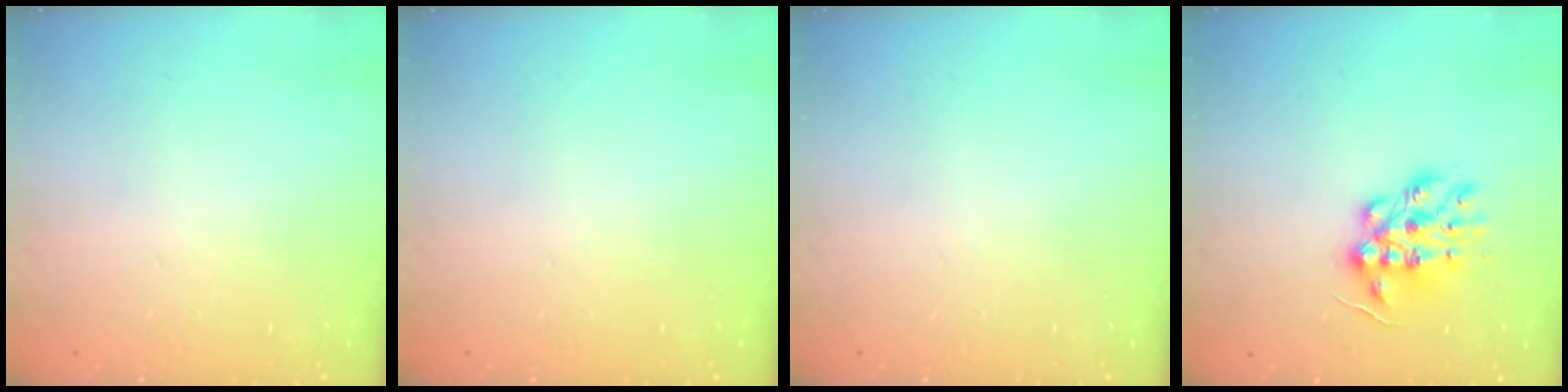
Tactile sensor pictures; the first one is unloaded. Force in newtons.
{"total": 0.0}
{"total": 0.0}
{"total": 13.8, "press": 13.8, "slide": 0.3}